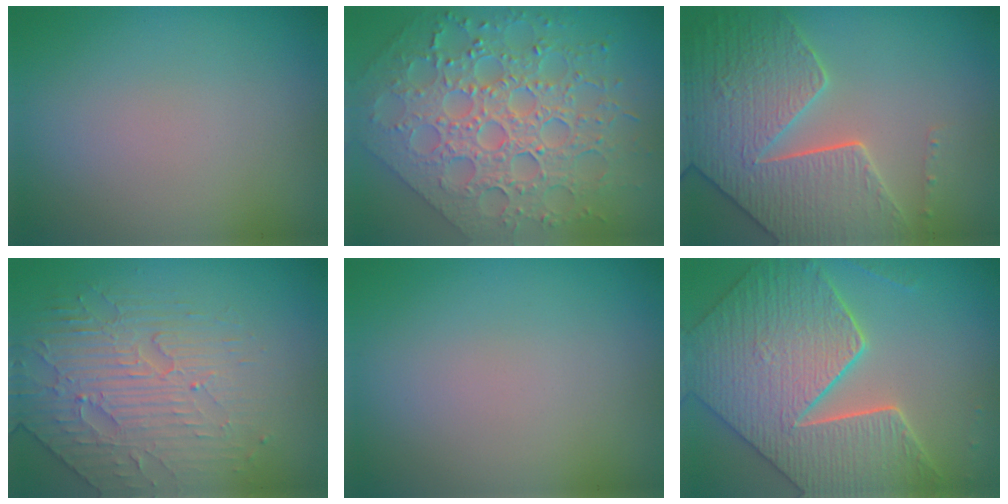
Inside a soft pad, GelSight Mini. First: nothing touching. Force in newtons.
{"total": 7.6, "press": 6.3, "slide": 4.3}
{"total": 7.1, "press": 5.9, "slide": 4.0}
{"total": 4.2, "press": 3.8, "slide": 1.7}
{"total": 0.0}
{"total": 8.2, "press": 6.8, "slide": 4.5}